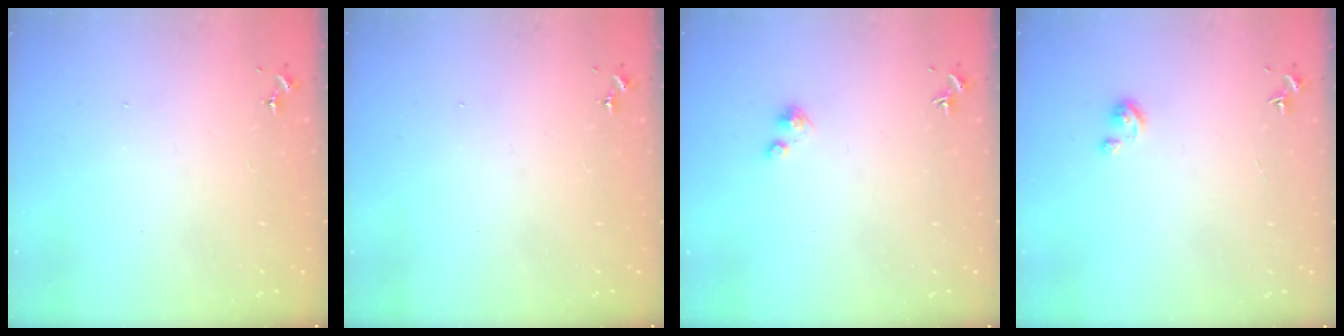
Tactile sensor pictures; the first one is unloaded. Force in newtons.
{"total": 0.0}
{"total": 3.0, "press": 3.0, "slide": 0.3}
{"total": 2.7, "press": 2.6, "slide": 0.3}